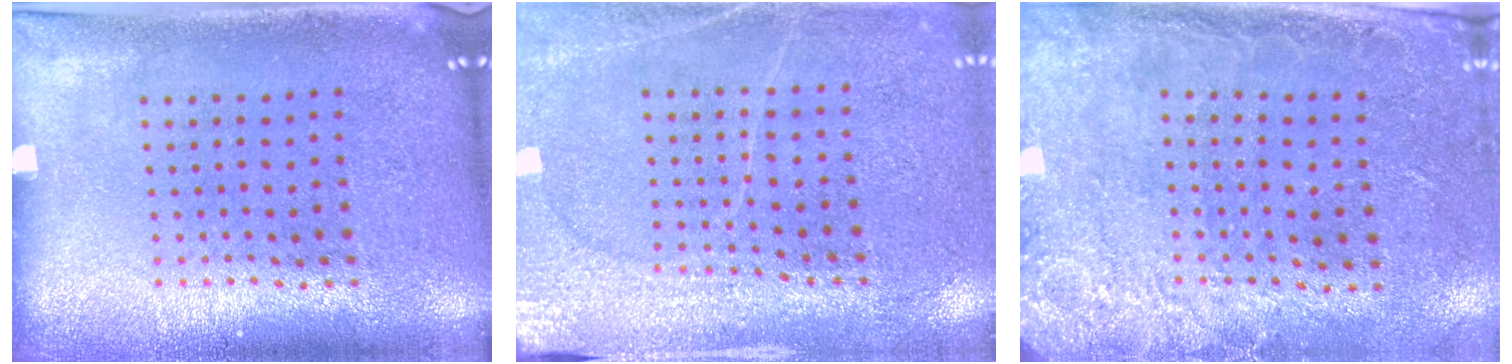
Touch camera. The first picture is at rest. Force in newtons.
{"total": 2.9, "press": 2.8, "slide": 0.4}
{"total": 2.6, "press": 2.0, "slide": 1.7}